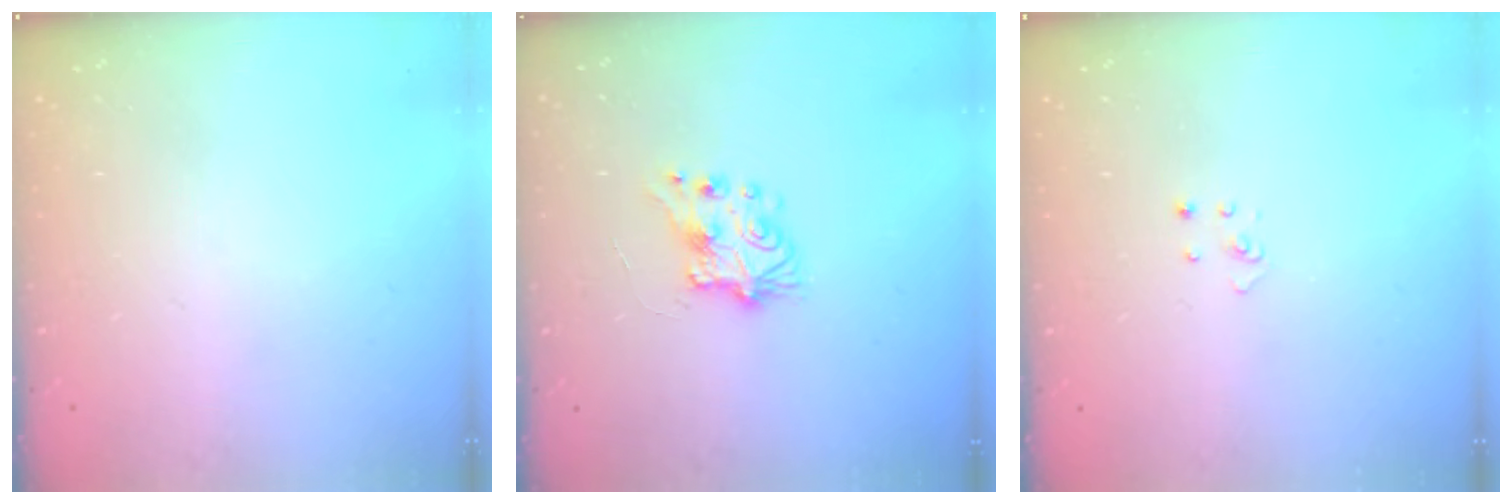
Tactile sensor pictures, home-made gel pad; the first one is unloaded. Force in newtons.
{"total": 7.8, "press": 7.8, "slide": 0.3}
{"total": 2.2, "press": 2.2, "slide": 0.2}